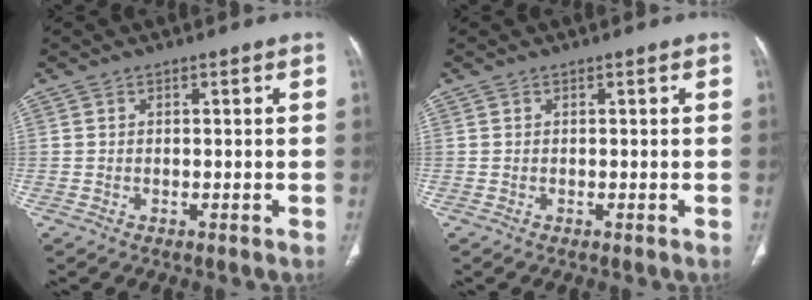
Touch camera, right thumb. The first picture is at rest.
{"total": 0.0}